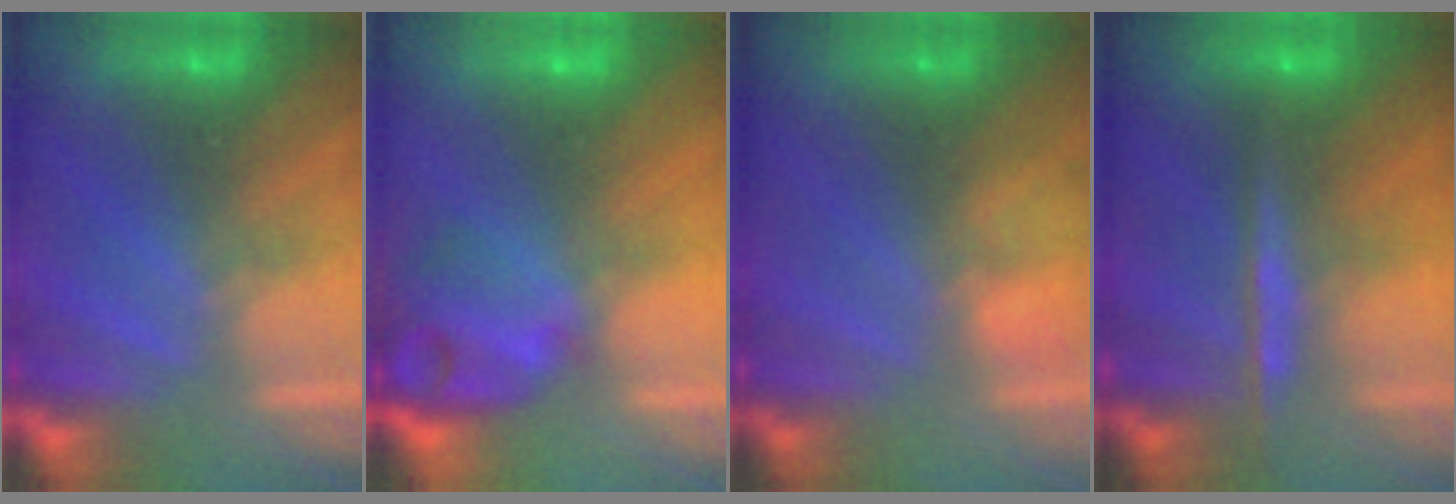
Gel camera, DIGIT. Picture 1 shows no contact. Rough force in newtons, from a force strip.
{"total": 8.6}
{"total": 2.4}
{"total": 8.5}